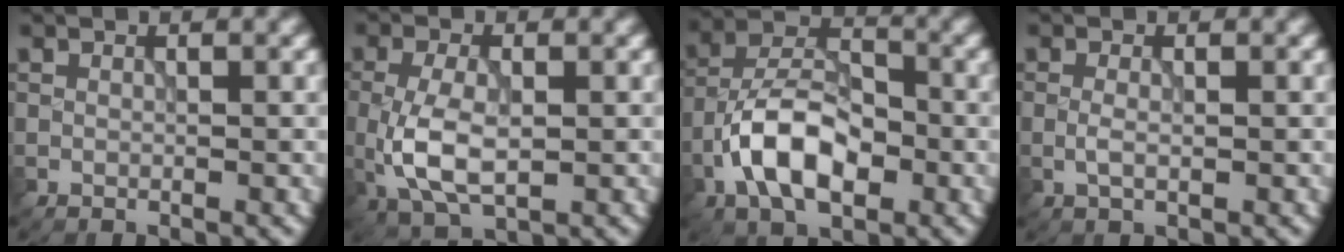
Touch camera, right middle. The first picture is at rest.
{"total": 5.7, "force": [-1.0, 2.9, 4.8], "torque": [-0.111, -0.007, -0.016]}
{"total": 8.2, "force": [-3.1, 4.4, 6.2], "torque": [-0.110, 0.011, -0.065]}
{"total": 1.3, "force": [-0.3, 0.5, 1.2], "torque": [-0.027, -0.001, -0.009]}